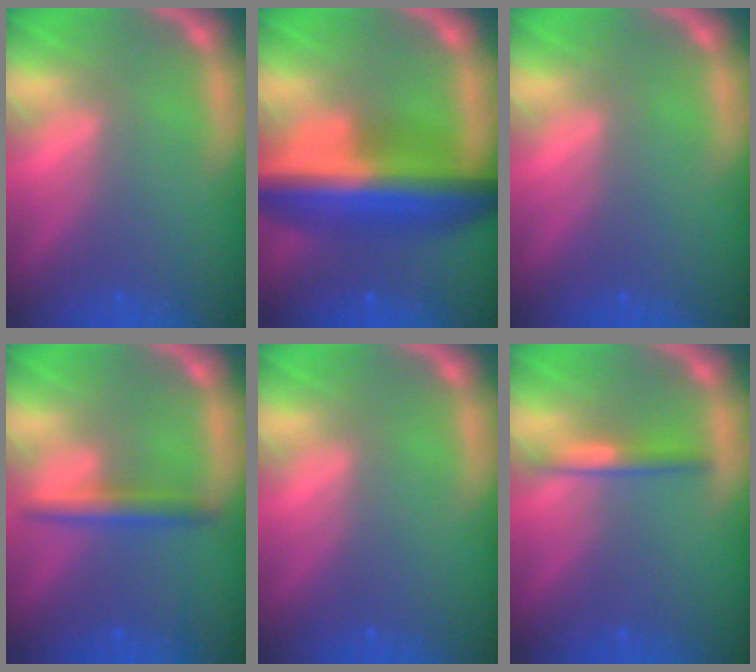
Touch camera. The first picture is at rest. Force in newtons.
{"total": 10.0}
{"total": 0.0}
{"total": 2.4}
{"total": 0.0}
{"total": 2.0}